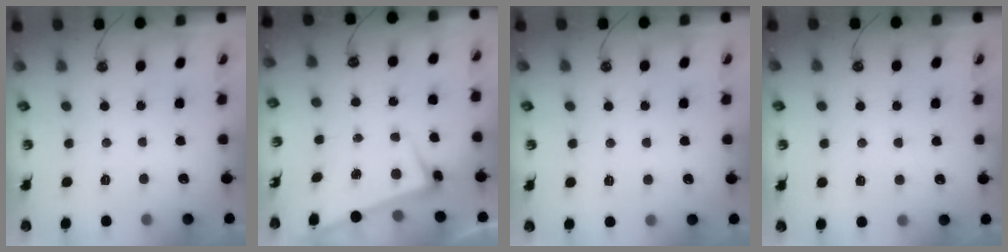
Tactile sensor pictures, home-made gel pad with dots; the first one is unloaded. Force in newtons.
{"total": 2.6, "press": 2.5, "slide": 0.9}
{"total": 2.5, "press": 2.5, "slide": 0.2}
{"total": 0.5, "press": 0.3, "slide": 0.4}